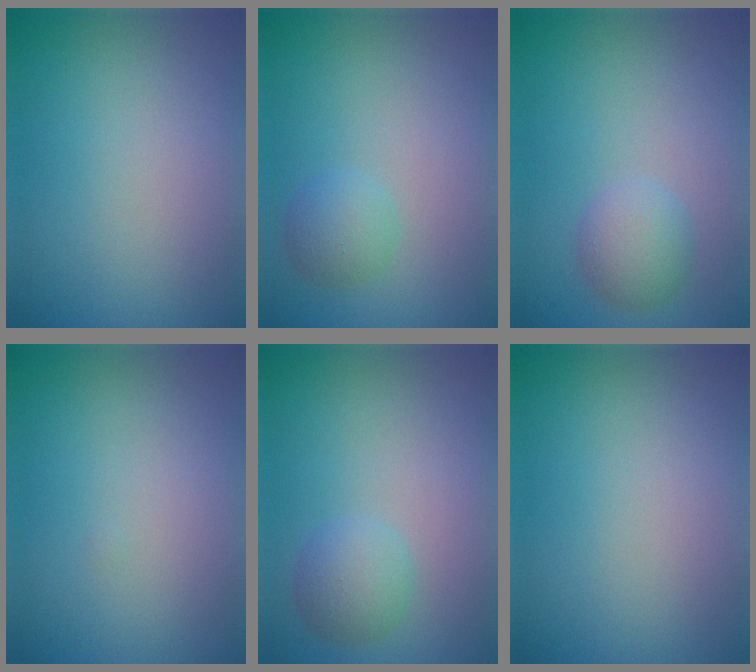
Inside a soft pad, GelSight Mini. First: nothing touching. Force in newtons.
{"total": 1.9, "press": 1.9, "slide": 0.1}
{"total": 2.7, "press": 2.7, "slide": 0.1}
{"total": 0.0}
{"total": 2.3, "press": 2.3, "slide": 0.1}
{"total": 0.0}